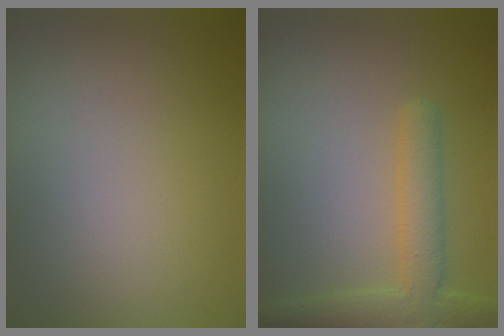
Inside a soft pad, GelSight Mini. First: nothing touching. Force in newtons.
{"total": 3.8, "press": 3.8, "slide": 0.2}